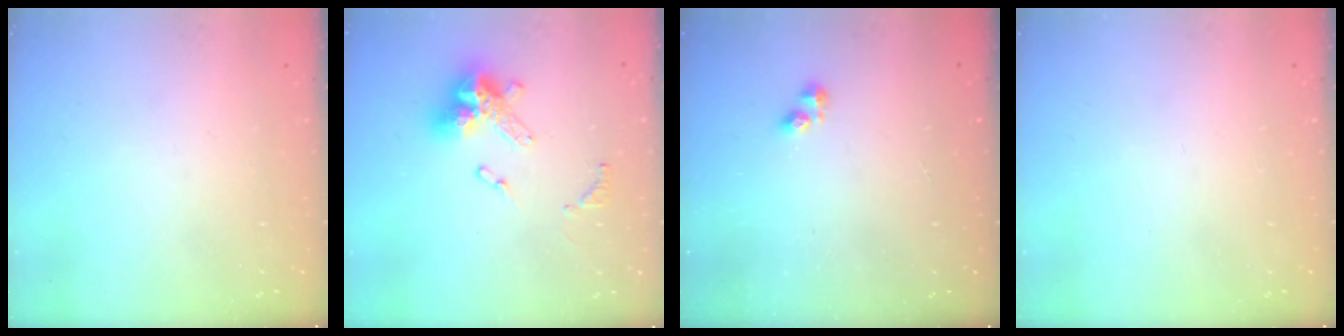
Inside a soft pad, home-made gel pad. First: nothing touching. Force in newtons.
{"total": 13.1, "press": 13.0, "slide": 1.4}
{"total": 3.3, "press": 3.2, "slide": 0.5}
{"total": 0.0}